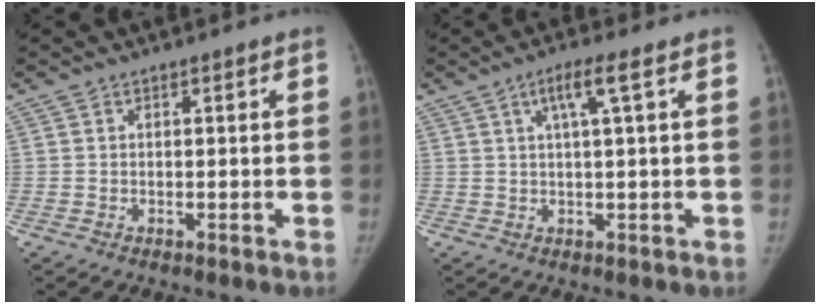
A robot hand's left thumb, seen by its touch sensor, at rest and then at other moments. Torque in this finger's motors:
{"motor_torque": [0.06, 0.02, 0.94, -0.44, 0.23]}